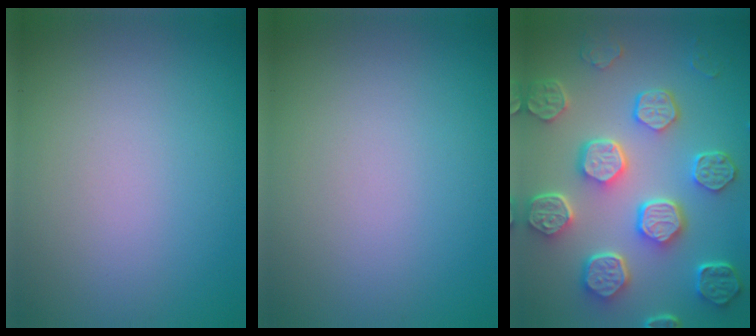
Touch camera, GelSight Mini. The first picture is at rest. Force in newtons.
{"total": 0.0}
{"total": 8.3, "press": 6.2, "slide": 5.6}